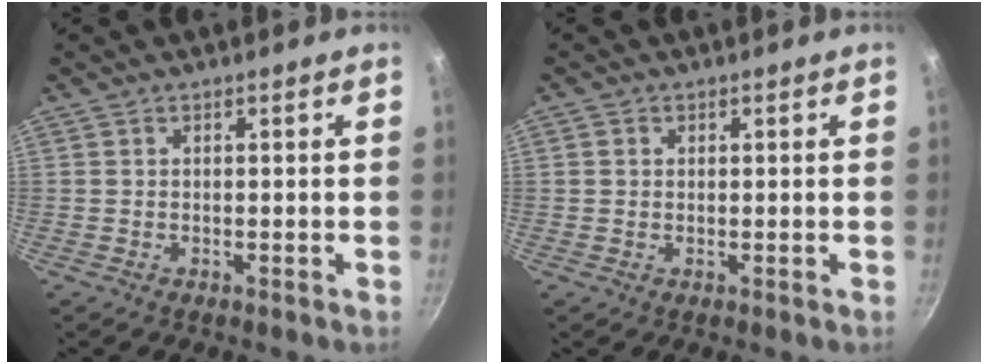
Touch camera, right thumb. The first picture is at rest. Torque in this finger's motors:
{"motor_torque": [-0.01, -0.11, -0.13, -0.13, -0.07]}